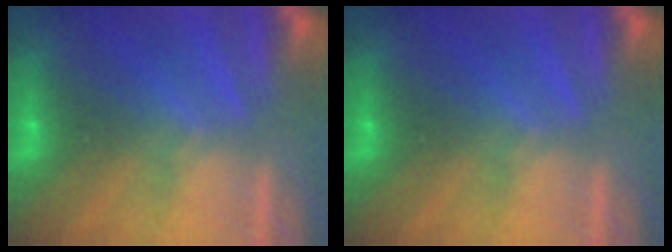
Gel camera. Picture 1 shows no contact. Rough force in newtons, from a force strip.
{"total": 0.0}